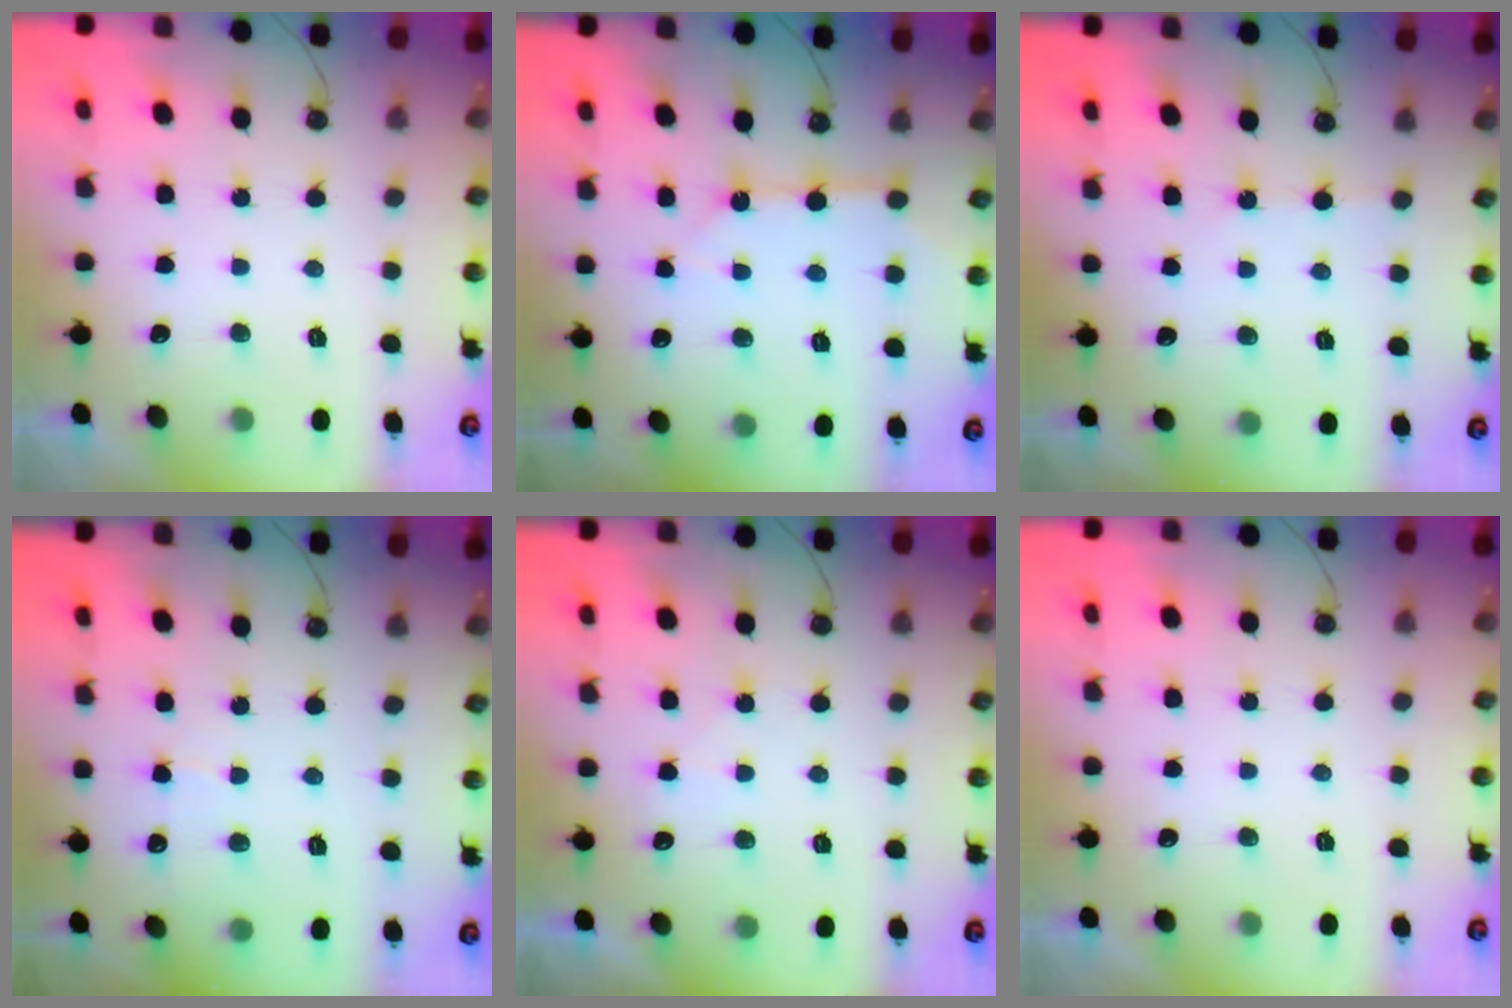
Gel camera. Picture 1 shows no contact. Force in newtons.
{"total": 7.6, "press": 7.5, "slide": 0.8}
{"total": 1.3, "press": 1.2, "slide": 0.3}
{"total": 4.8, "press": 4.8, "slide": 0.6}
{"total": 3.8, "press": 3.7, "slide": 0.5}
{"total": 0.0}